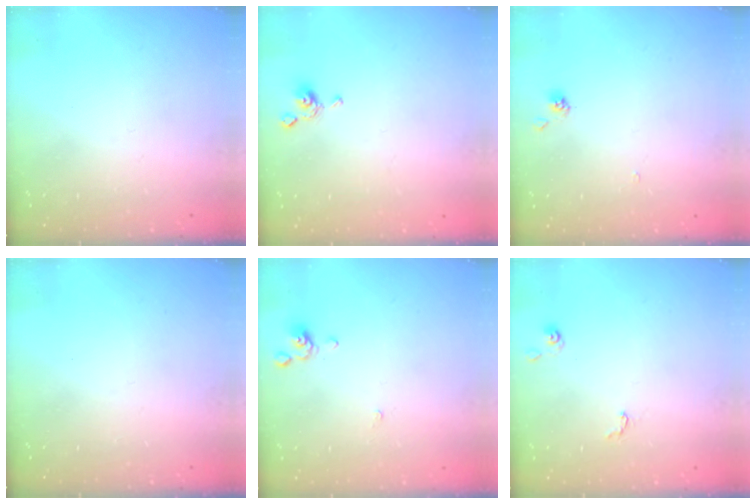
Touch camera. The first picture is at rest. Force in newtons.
{"total": 3.9, "press": 3.9, "slide": 0.4}
{"total": 1.4, "press": 1.4, "slide": 0.3}
{"total": 0.0}
{"total": 0.0}
{"total": 1.9, "press": 1.9, "slide": 0.2}